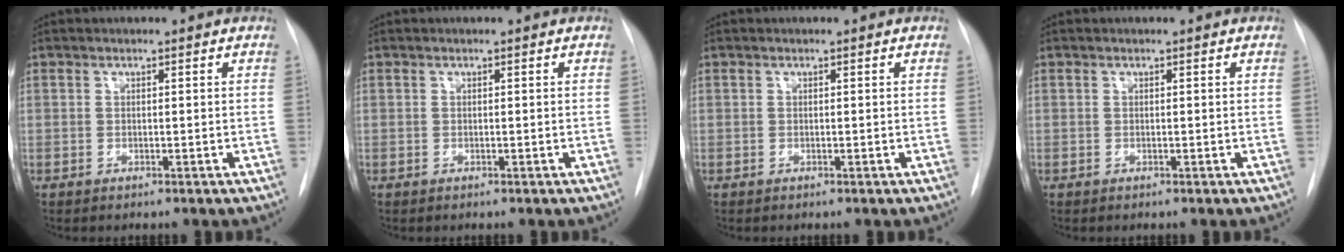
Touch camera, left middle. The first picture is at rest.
{"total": 0.0}
{"total": 0.0}
{"total": 0.0}